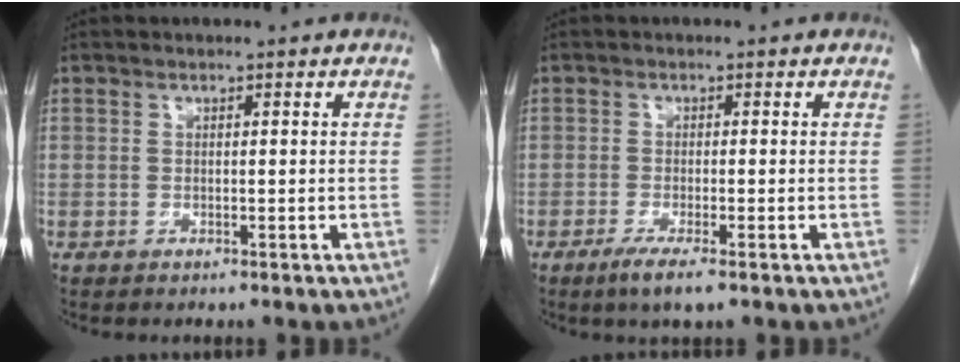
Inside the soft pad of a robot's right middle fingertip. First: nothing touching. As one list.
[{"total": 3.5, "force": [-2.2, 0.1, 2.8], "torque": [-0.058, -0.013, -0.040]}]